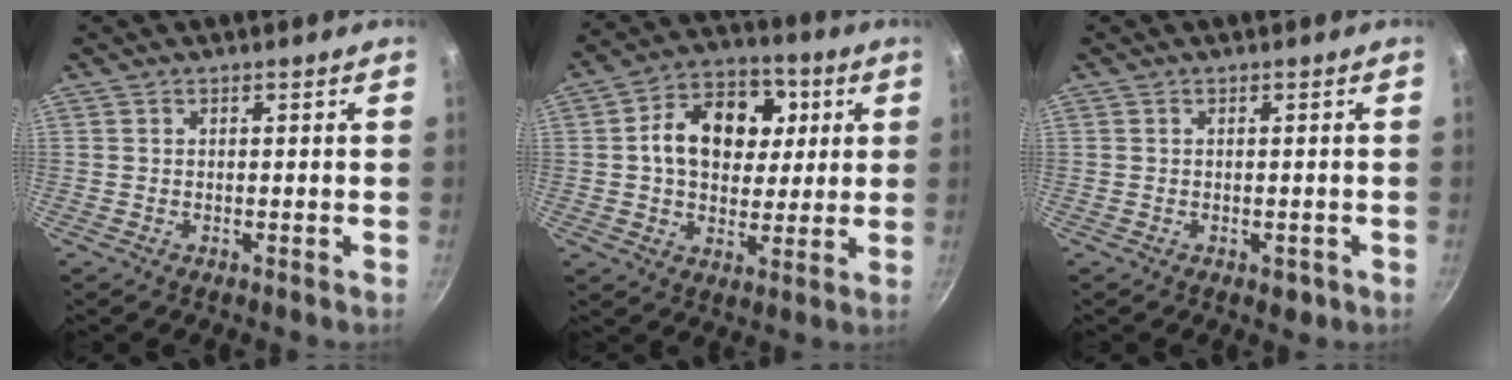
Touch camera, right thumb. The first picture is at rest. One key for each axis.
{"total": 15.1, "fx": 2.6, "fy": 10.9, "fz": 10.1, "tx": -0.122, "ty": 0.013, "tz": 0.036}
{"total": 1.5, "fx": -0.7, "fy": 1.0, "fz": 0.9, "tx": -0.001, "ty": 0.003, "tz": -0.004}